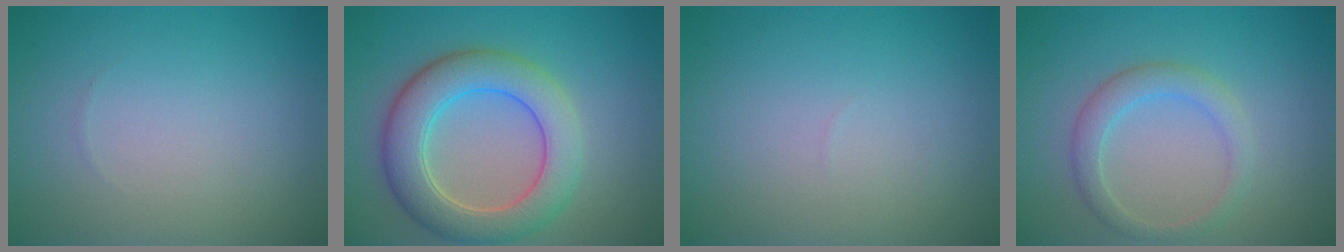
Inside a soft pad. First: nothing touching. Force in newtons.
{"total": 6.7, "press": 6.7, "slide": 0.2}
{"total": 0.0}
{"total": 2.6, "press": 2.6, "slide": 0.3}